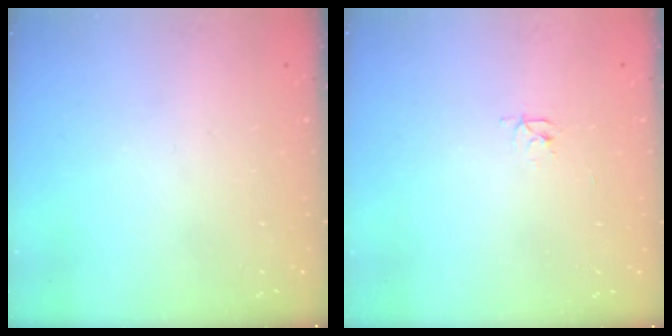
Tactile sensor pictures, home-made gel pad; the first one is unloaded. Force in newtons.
{"total": 2.4, "press": 2.4, "slide": 0.3}